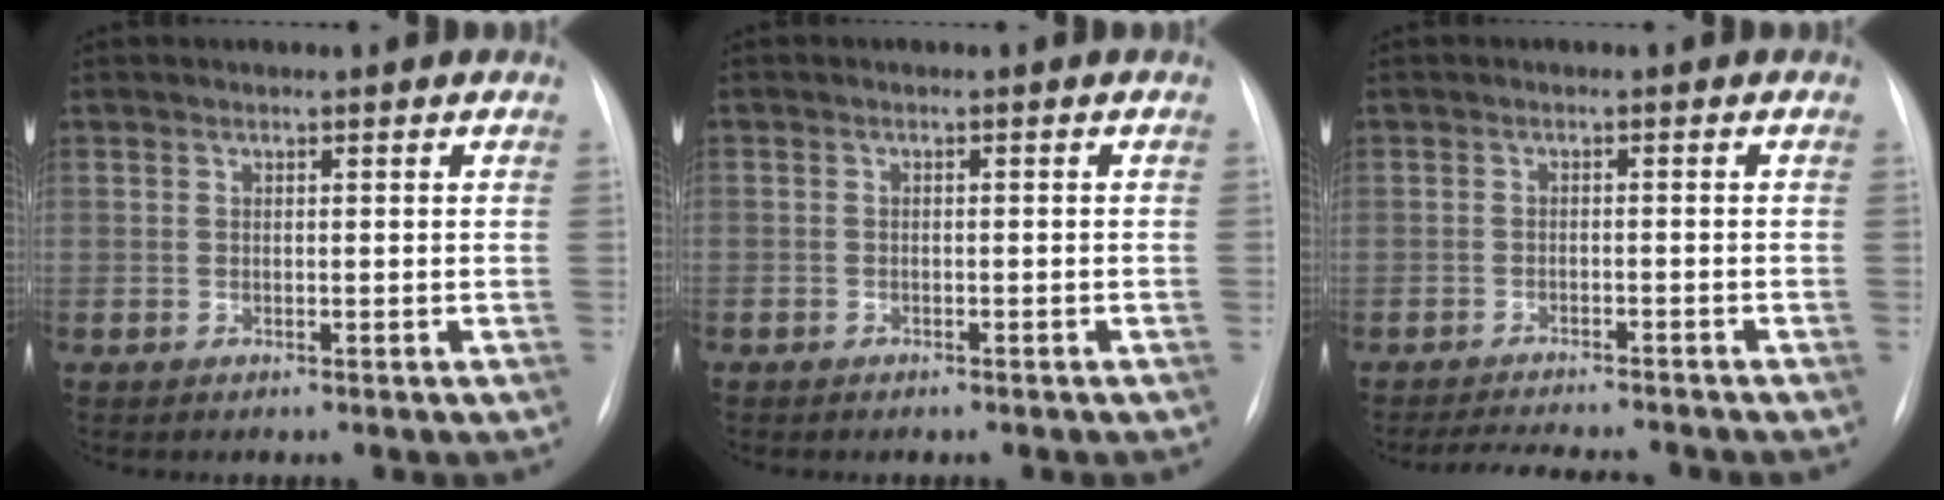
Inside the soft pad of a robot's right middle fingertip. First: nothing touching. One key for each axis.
{"total": 1.4, "fx": -1.1, "fy": 0.7, "fz": 0.5, "tx": -0.010, "ty": 0.001, "tz": -0.013}
{"total": 8.4, "fx": -7.8, "fy": 0.4, "fz": 3.2, "tx": -0.047, "ty": -0.009, "tz": -0.113}